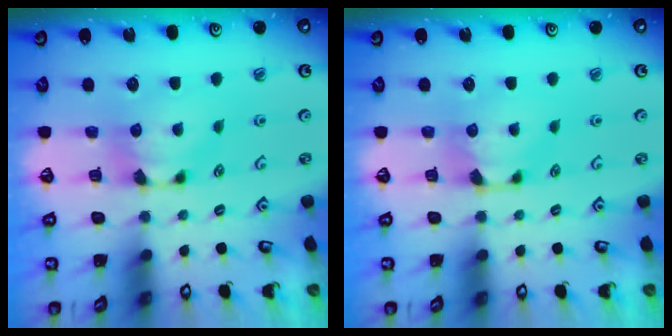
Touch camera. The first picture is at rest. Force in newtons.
{"total": 0.0}